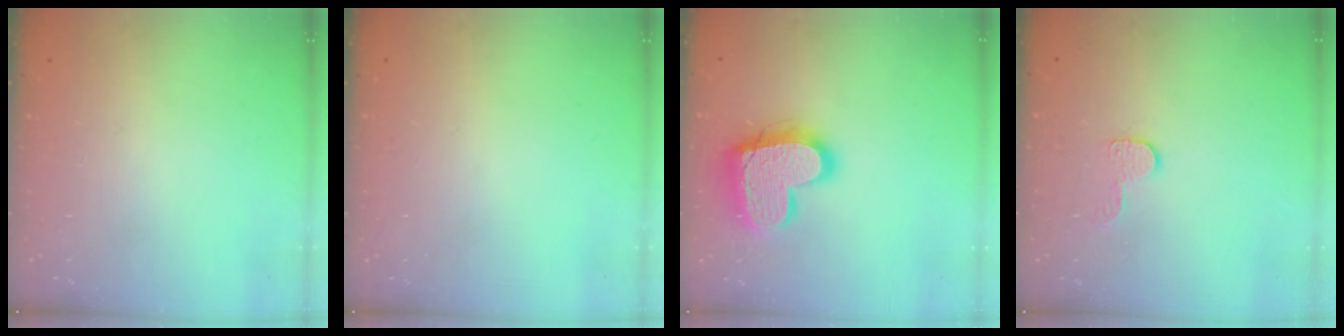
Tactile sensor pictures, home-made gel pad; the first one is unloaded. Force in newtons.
{"total": 0.0}
{"total": 17.5, "press": 17.4, "slide": 1.3}
{"total": 5.9, "press": 5.9, "slide": 0.5}